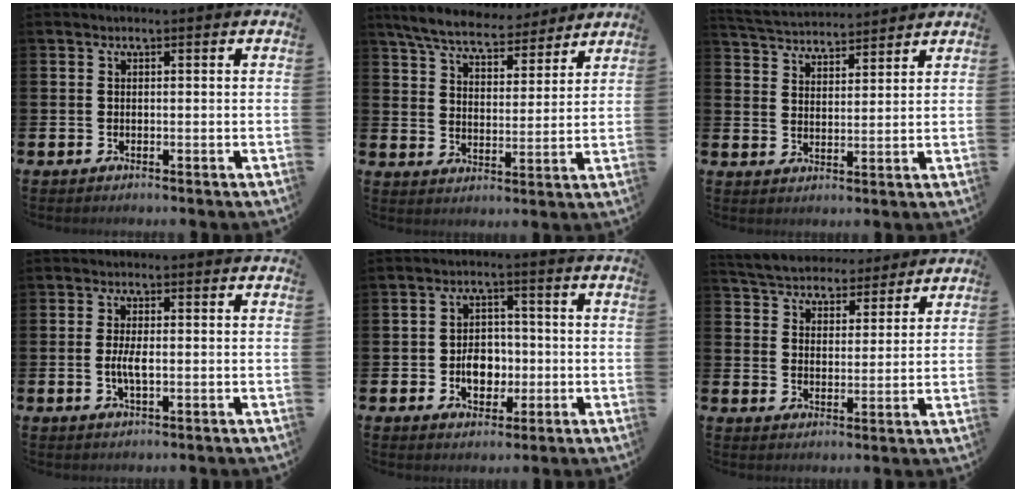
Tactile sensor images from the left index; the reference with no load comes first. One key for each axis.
{"total": 7.3, "fx": 6.8, "fy": 1.6, "fz": 2.0, "tx": -0.076, "ty": -0.032, "tz": 0.123}
{"total": 4.3, "fx": 4.3, "fy": 0.5, "fz": -0.2, "tx": -0.021, "ty": -0.026, "tz": 0.077}
{"total": 2.9, "fx": -0.3, "fy": 1.0, "fz": 2.7, "tx": -0.049, "ty": 0.000, "tz": -0.006}
{"total": 4.9, "fx": -1.0, "fy": 3.8, "fz": 3.0, "tx": -0.046, "ty": 0.004, "tz": -0.025}
{"total": 5.6, "fx": 5.4, "fy": 1.4, "fz": -0.1, "tx": -0.032, "ty": -0.035, "tz": 0.096}